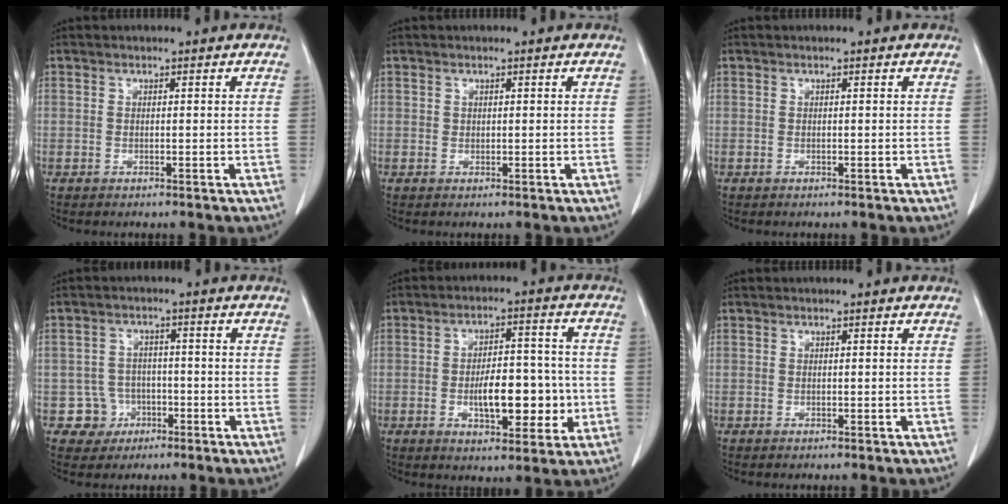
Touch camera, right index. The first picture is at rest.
{"total": 0.6, "force": [0.2, 0.6, 0.2], "torque": [0.000, 0.002, 0.004]}
{"total": 0.0}
{"total": 5.0, "force": [-1.8, 4.7, -0.1], "torque": [0.012, 0.016, -0.025]}
{"total": 10.7, "force": [-2.0, 4.6, 9.5], "torque": [-0.150, 0.016, -0.026]}
{"total": 0.0}